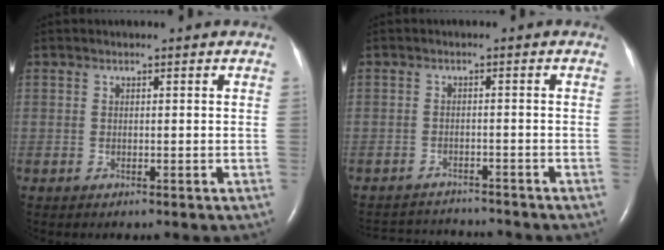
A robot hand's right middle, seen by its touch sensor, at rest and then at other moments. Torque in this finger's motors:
{"motor_torque": [-0.29, -0.19, -0.13, -0.02]}